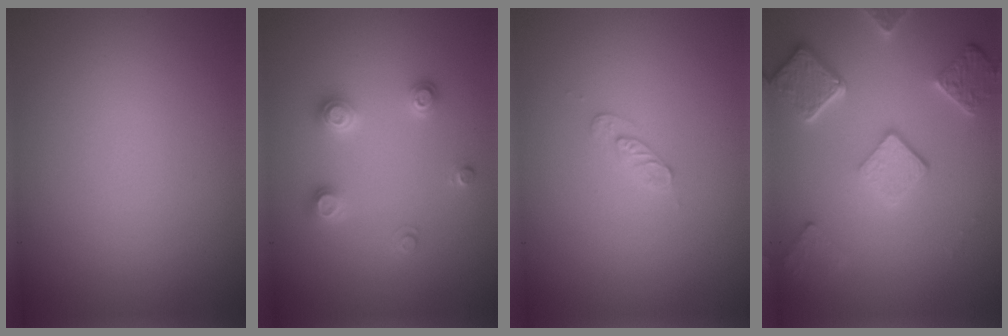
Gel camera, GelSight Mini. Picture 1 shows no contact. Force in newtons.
{"total": 2.3, "press": 2.3, "slide": 0.2}
{"total": 1.1, "press": 1.1, "slide": 0.2}
{"total": 5.2, "press": 4.0, "slide": 3.4}